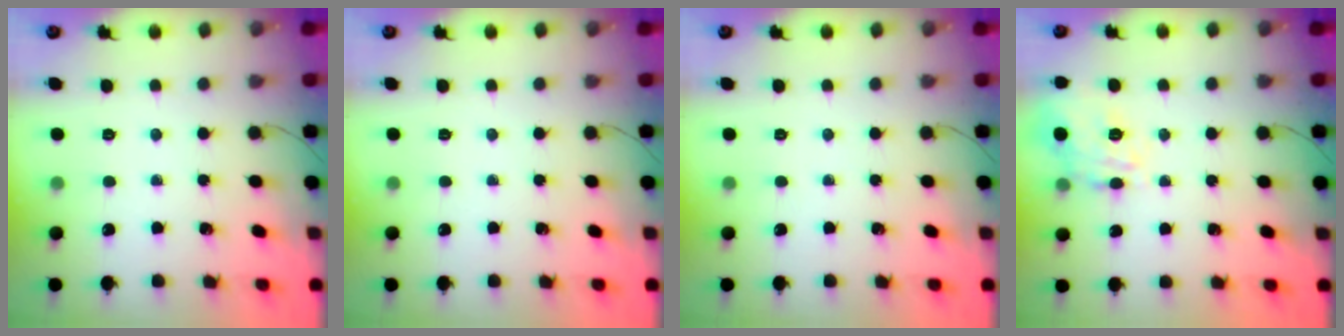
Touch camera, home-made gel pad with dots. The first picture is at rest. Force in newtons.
{"total": 0.0}
{"total": 0.0}
{"total": 17.0, "press": 16.9, "slide": 1.0}